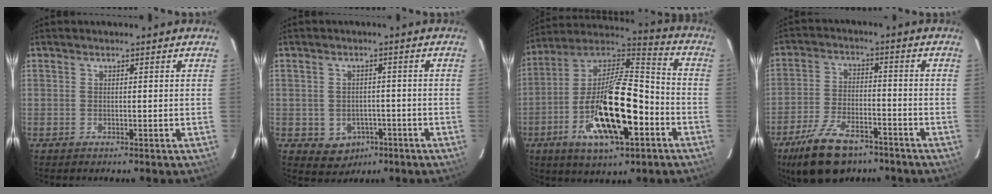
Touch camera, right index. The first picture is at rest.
{"total": 5.6, "force": [-2.4, 4.9, 1.3], "torque": [-0.034, 0.016, -0.017]}
{"total": 22.4, "force": [-8.1, 7.8, 19.4], "torque": [-0.361, -0.012, -0.143]}
{"total": 13.7, "force": [-9.6, 6.4, 7.5], "torque": [-0.169, -0.010, -0.163]}